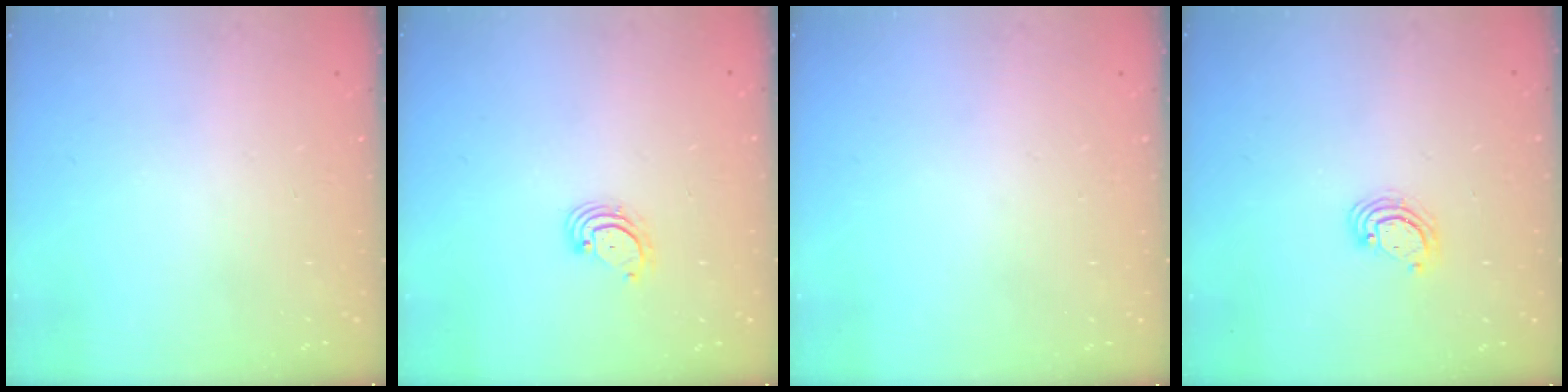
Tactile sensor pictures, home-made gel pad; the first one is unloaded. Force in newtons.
{"total": 2.9, "press": 2.9, "slide": 0.4}
{"total": 0.0}
{"total": 4.0, "press": 4.0, "slide": 0.3}